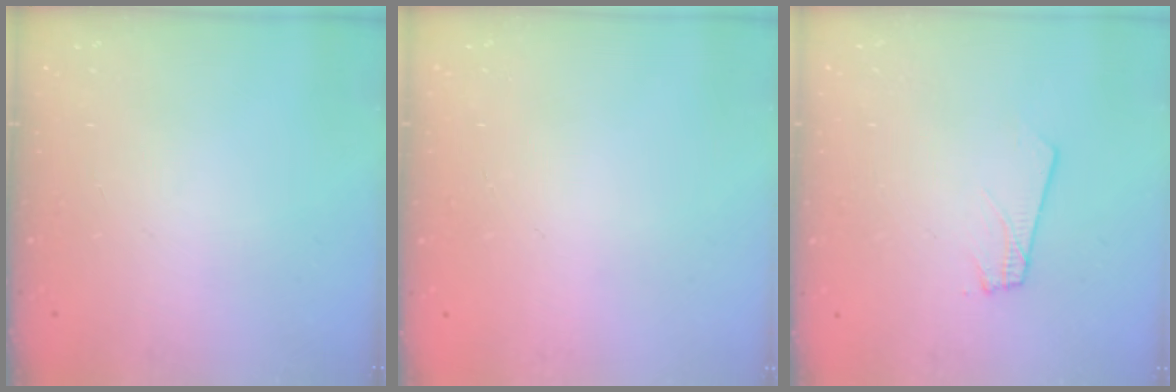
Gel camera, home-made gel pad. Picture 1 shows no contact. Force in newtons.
{"total": 0.0}
{"total": 1.8, "press": 1.8, "slide": 0.1}